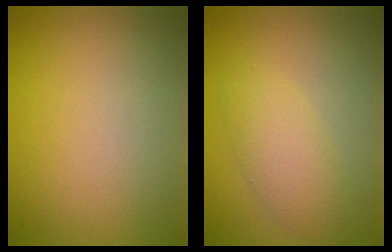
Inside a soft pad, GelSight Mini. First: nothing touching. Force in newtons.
{"total": 3.0, "press": 3.0, "slide": 0.2}